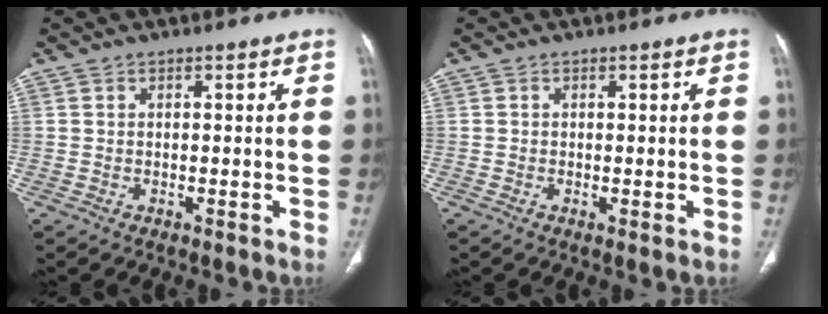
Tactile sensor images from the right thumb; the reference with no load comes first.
{"total": 0.7, "force": [-0.2, 0.1, 0.6], "torque": [-0.017, -0.005, -0.003]}